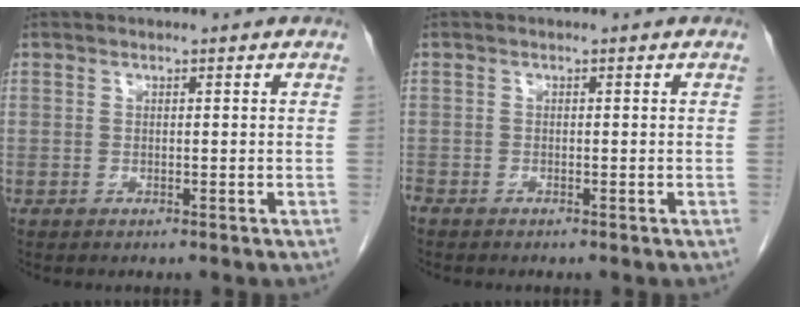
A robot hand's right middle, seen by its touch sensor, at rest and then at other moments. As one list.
[{"total": 1.0, "force": [-1.0, 0.3, 0.2], "torque": [-0.013, -0.004, -0.021]}]